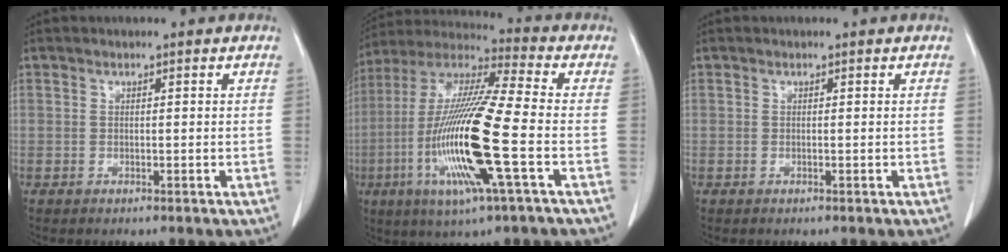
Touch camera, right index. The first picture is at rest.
{"total": 19.4, "force": [-5.1, 0.9, 18.7], "torque": [-0.394, -0.019, -0.102]}
{"total": 0.0}